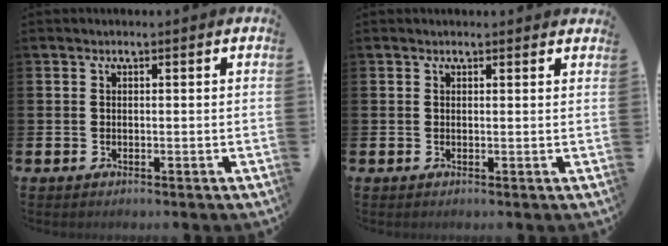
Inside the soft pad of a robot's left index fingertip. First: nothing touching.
{"total": 0.7, "force": [0.7, 0.1, 0.0], "torque": [0.004, -0.001, 0.011]}